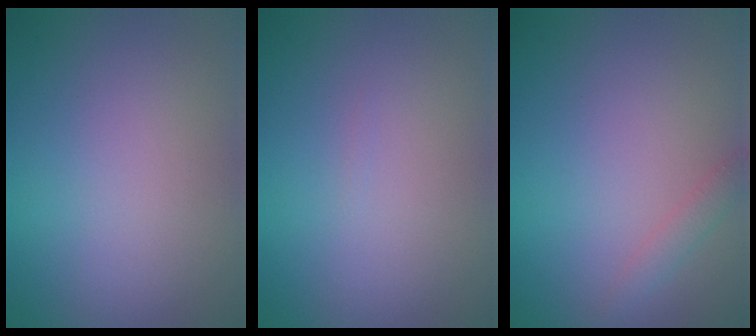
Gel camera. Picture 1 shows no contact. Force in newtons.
{"total": 0.0}
{"total": 1.2, "press": 1.2, "slide": 0.1}